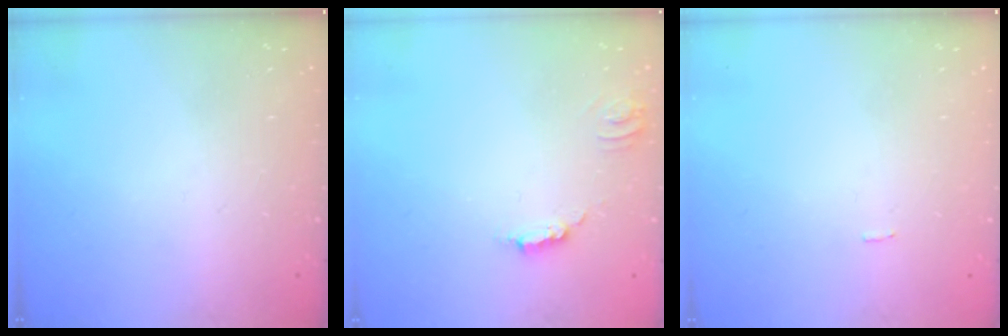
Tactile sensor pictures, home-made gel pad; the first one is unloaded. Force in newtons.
{"total": 5.7, "press": 5.7, "slide": 0.3}
{"total": 0.0}